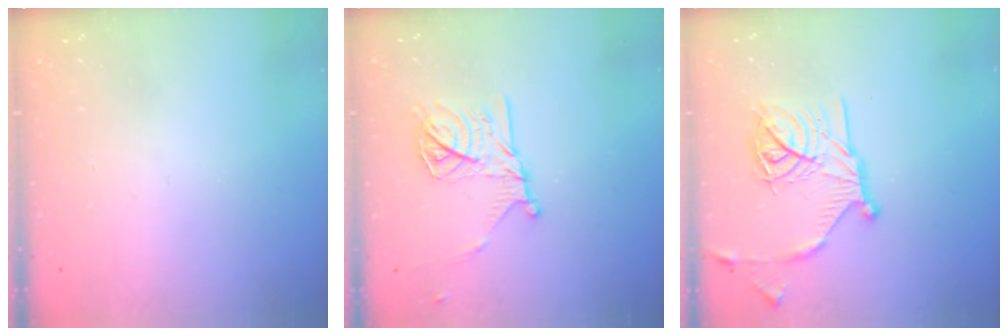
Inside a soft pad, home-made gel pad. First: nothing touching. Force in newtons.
{"total": 14.9, "press": 14.9, "slide": 0.4}
{"total": 17.6, "press": 17.6, "slide": 1.4}